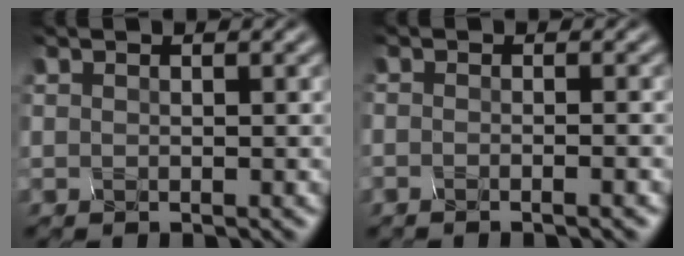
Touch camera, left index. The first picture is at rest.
{"total": 1.6, "force": [-0.8, 0.8, 1.1], "torque": [-0.004, 0.007, -0.034]}